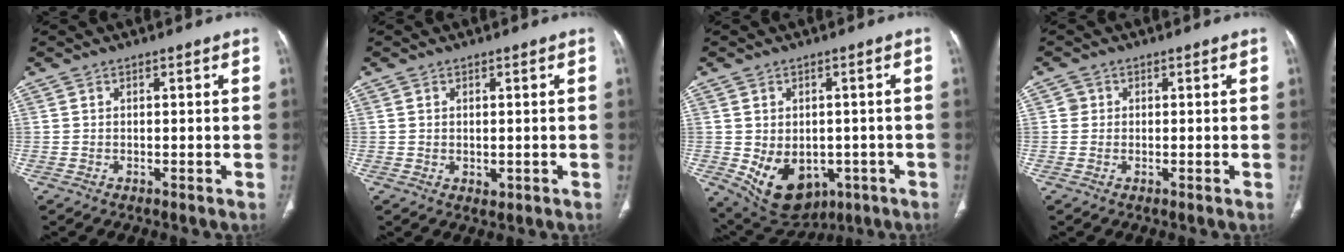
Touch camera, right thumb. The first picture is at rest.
{"total": 1.2, "force": [0.2, 0.9, 0.7], "torque": [-0.012, -0.006, 0.008]}
{"total": 12.6, "force": [-3.6, 9.3, 7.8], "torque": [-0.104, 0.002, -0.029]}
{"total": 1.4, "force": [0.2, 1.4, 0.2], "torque": [0.006, 0.003, 0.002]}